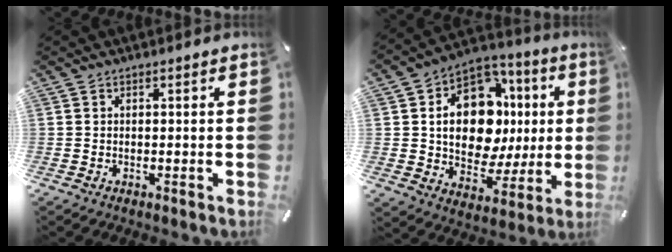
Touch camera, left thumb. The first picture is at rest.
{"total": 17.3, "force": [2.4, 12.5, 11.8], "torque": [-0.189, -0.014, 0.045]}